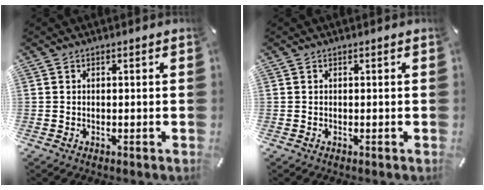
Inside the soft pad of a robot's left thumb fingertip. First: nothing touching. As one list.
[{"total": 0.0}]